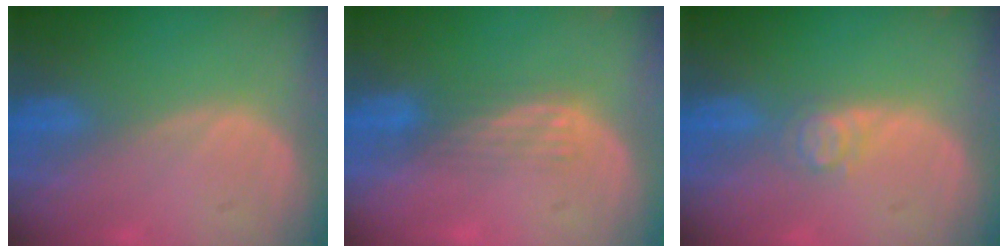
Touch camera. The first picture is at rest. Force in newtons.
{"total": 2.9, "press": 2.7, "slide": 1.2}
{"total": 2.6, "press": 2.6, "slide": 0.3}